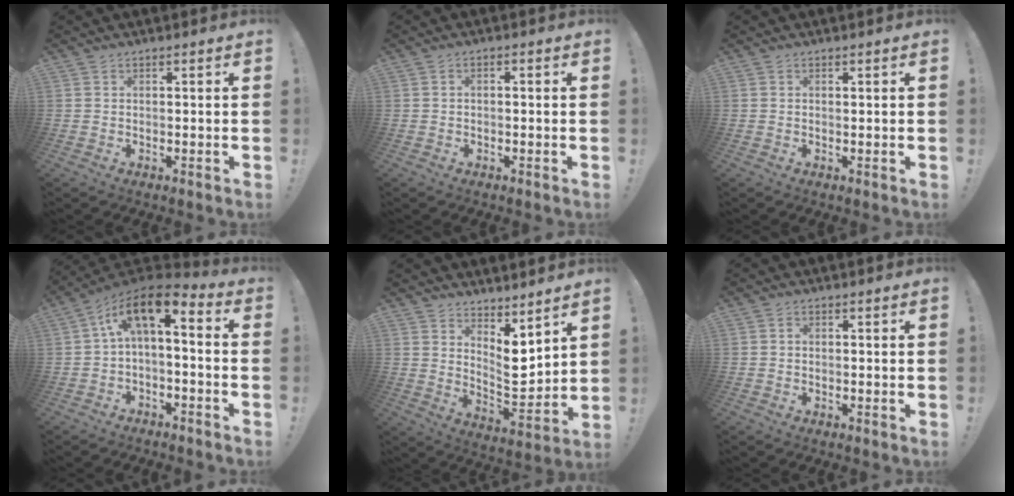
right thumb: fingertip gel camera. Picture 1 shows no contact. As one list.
[{"total": 1.2, "force": [-0.9, 0.2, 0.7], "torque": [-0.010, 0.002, -0.016]}, {"total": 0.8, "force": [0.7, 0.2, -0.2], "torque": [0.010, -0.002, 0.011]}, {"total": 7.7, "force": [1.6, 3.5, 6.7], "torque": [-0.112, -0.005, 0.032]}, {"total": 8.7, "force": [5.2, 4.0, 5.8], "torque": [-0.063, -0.057, 0.099]}, {"total": 0.5, "force": [-0.1, 0.5, 0.2], "torque": [-0.005, 0.004, -0.003]}]